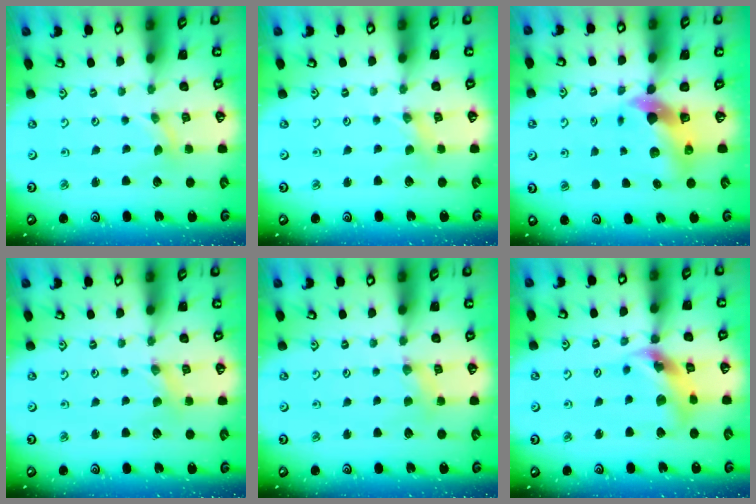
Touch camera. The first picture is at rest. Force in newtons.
{"total": 0.0}
{"total": 8.3, "press": 8.2, "slide": 1.5}
{"total": 0.9, "press": 0.9, "slide": 0.1}
{"total": 2.3, "press": 2.3, "slide": 0.3}
{"total": 13.1, "press": 13.0, "slide": 1.7}